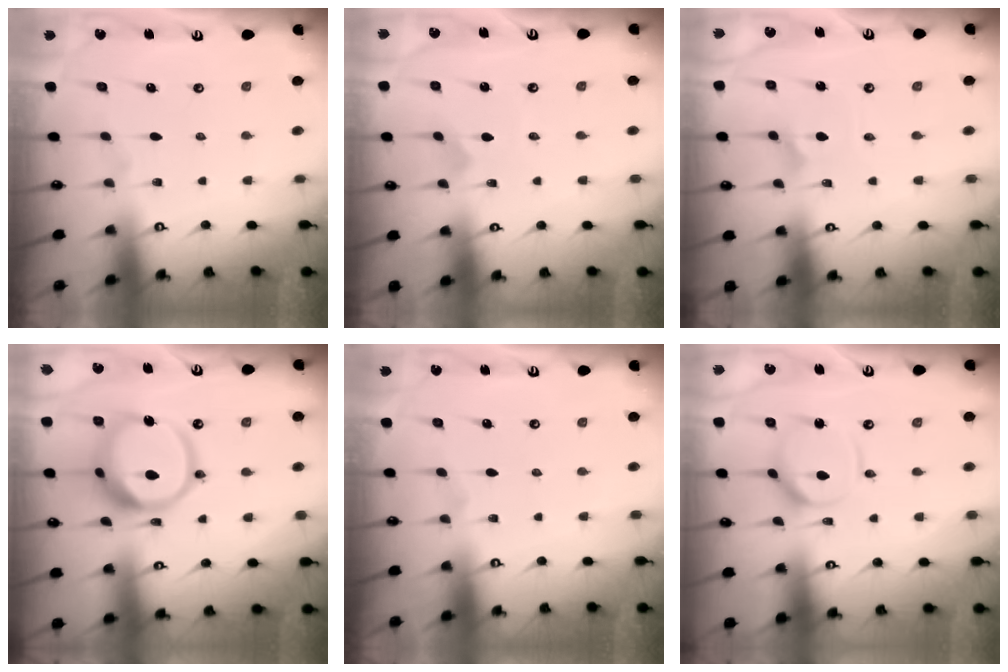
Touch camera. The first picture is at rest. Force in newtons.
{"total": 0.0}
{"total": 2.5, "press": 2.5, "slide": 0.2}
{"total": 16.4, "press": 16.3, "slide": 1.9}
{"total": 0.0}
{"total": 8.5, "press": 8.4, "slide": 0.9}